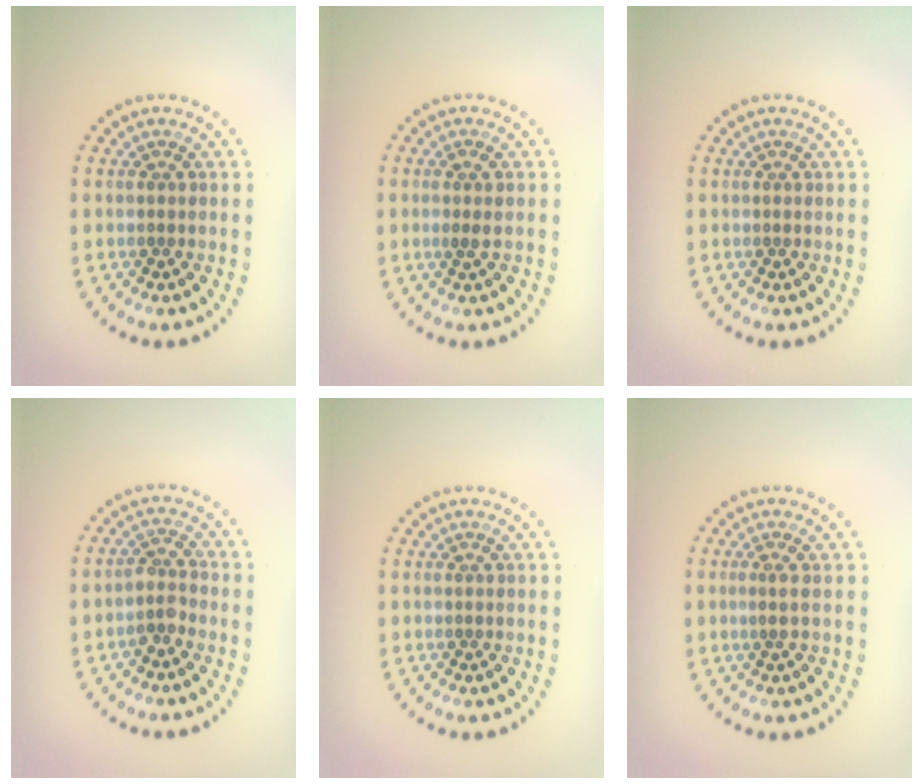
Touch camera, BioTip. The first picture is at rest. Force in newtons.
{"total": 1.1, "press": 1.0, "slide": 0.5}
{"total": 0.0}
{"total": 1.8, "press": 1.3, "slide": 1.2}
{"total": 0.0}
{"total": 0.6, "press": 0.4, "slide": 0.5}